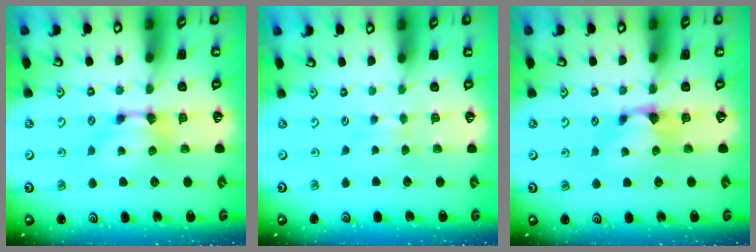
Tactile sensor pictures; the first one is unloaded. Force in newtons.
{"total": 2.3, "press": 2.2, "slide": 0.3}
{"total": 1.1, "press": 0.9, "slide": 0.7}